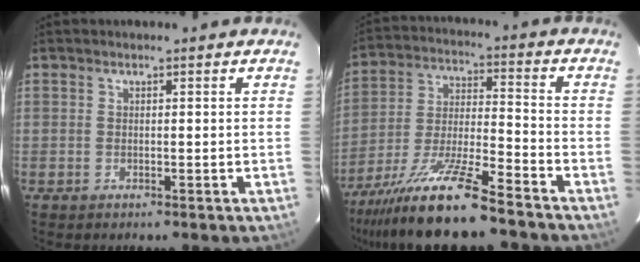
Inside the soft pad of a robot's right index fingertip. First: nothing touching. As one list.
[{"total": 15.1, "force": [-11.8, 0.5, 9.5], "torque": [-0.190, -0.023, -0.215]}]